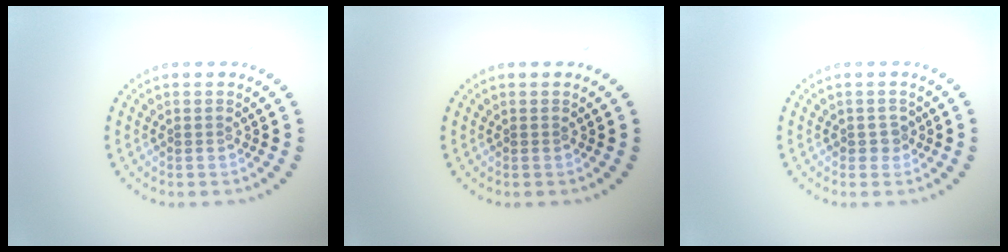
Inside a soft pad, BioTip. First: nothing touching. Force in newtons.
{"total": 0.0}
{"total": 1.3, "press": 1.1, "slide": 0.6}